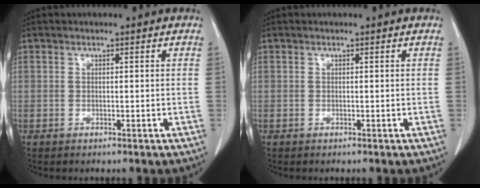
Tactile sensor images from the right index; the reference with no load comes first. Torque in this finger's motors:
{"motor_torque": [0.00, 0.00, 0.00, 0.00]}